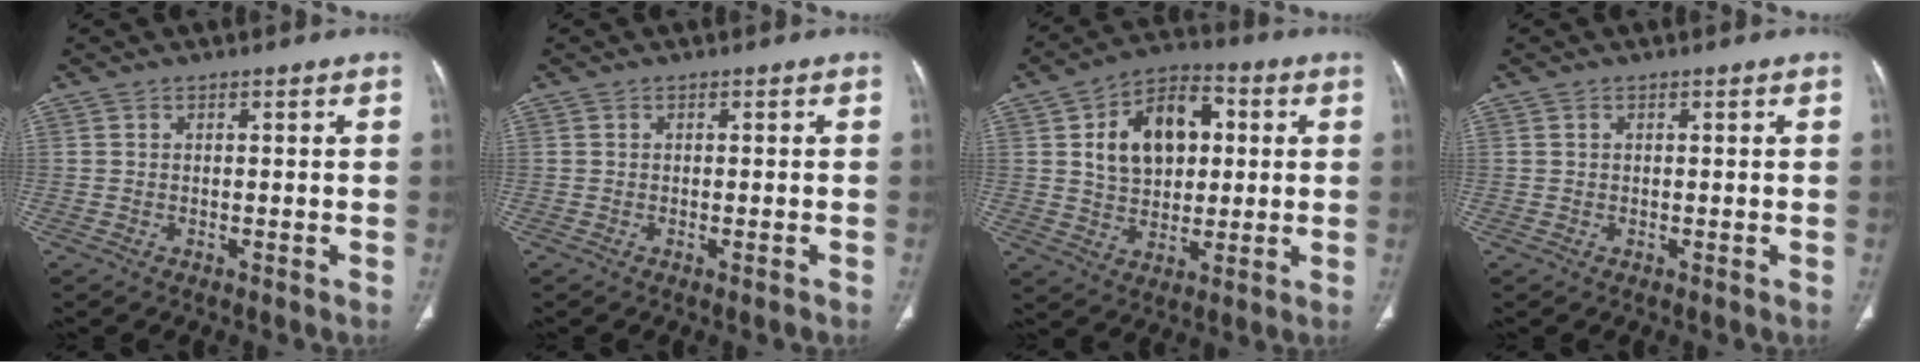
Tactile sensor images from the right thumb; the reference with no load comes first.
{"total": 0.9, "force": [-0.5, 0.1, 0.7], "torque": [-0.012, -0.003, -0.004]}
{"total": 14.5, "force": [3.1, 9.9, 10.1], "torque": [-0.127, 0.009, 0.049]}
{"total": 0.0}